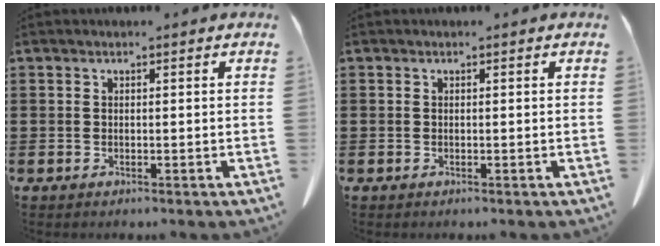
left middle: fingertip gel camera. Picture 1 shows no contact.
{"total": 0.0}